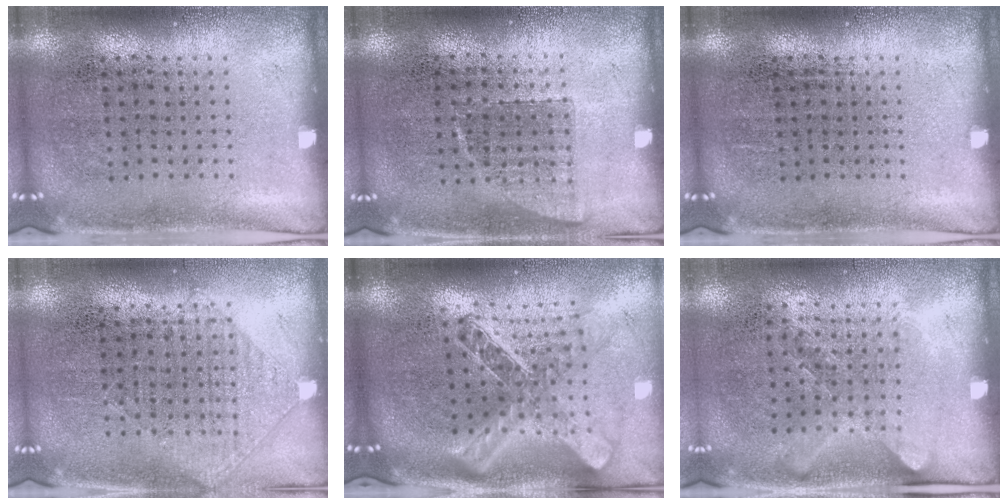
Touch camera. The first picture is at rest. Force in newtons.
{"total": 0.7, "press": 0.7, "slide": 0.2}
{"total": 0.0}
{"total": 0.9, "press": 0.8, "slide": 0.3}
{"total": 2.6, "press": 2.0, "slide": 1.6}
{"total": 1.2, "press": 1.0, "slide": 0.7}